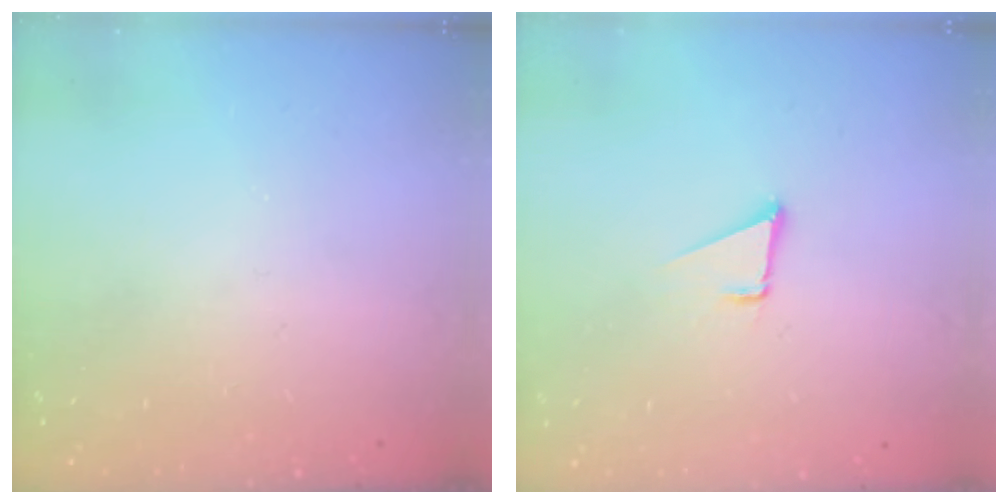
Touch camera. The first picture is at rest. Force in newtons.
{"total": 1.7, "press": 1.7, "slide": 0.1}